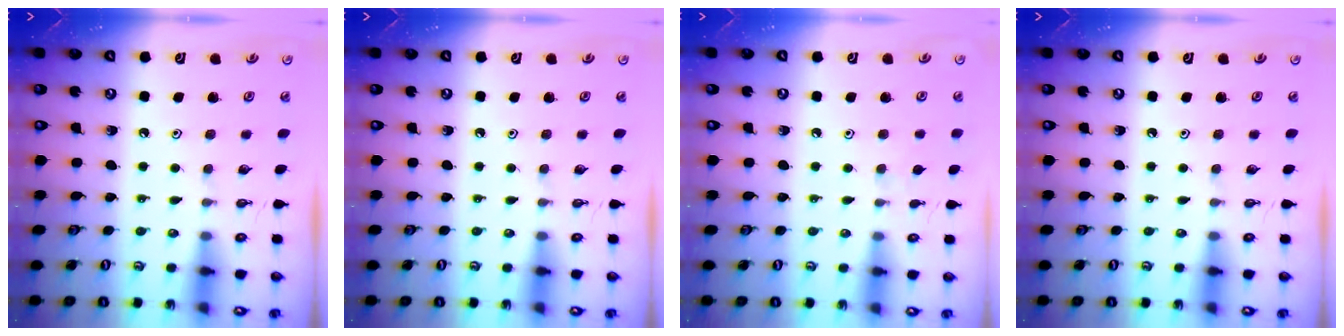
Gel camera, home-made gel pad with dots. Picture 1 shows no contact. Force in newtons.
{"total": 0.0}
{"total": 2.5, "press": 2.5, "slide": 0.4}
{"total": 0.0}